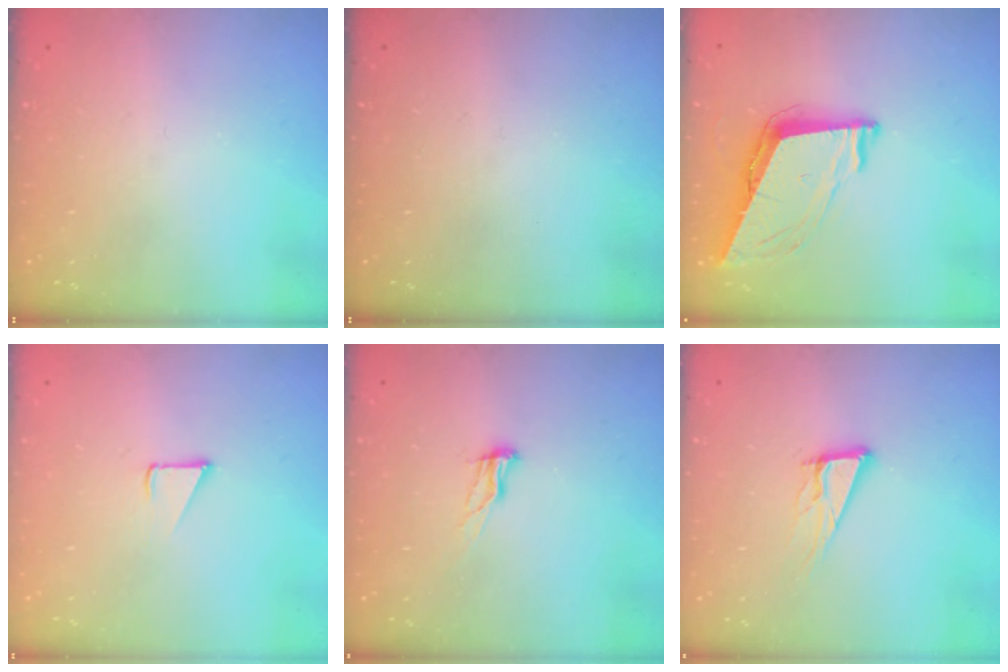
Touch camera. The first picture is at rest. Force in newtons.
{"total": 0.0}
{"total": 9.0, "press": 8.4, "slide": 3.2}
{"total": 2.8, "press": 2.8, "slide": 0.2}
{"total": 7.9, "press": 7.6, "slide": 2.2}
{"total": 10.8, "press": 10.5, "slide": 2.6}